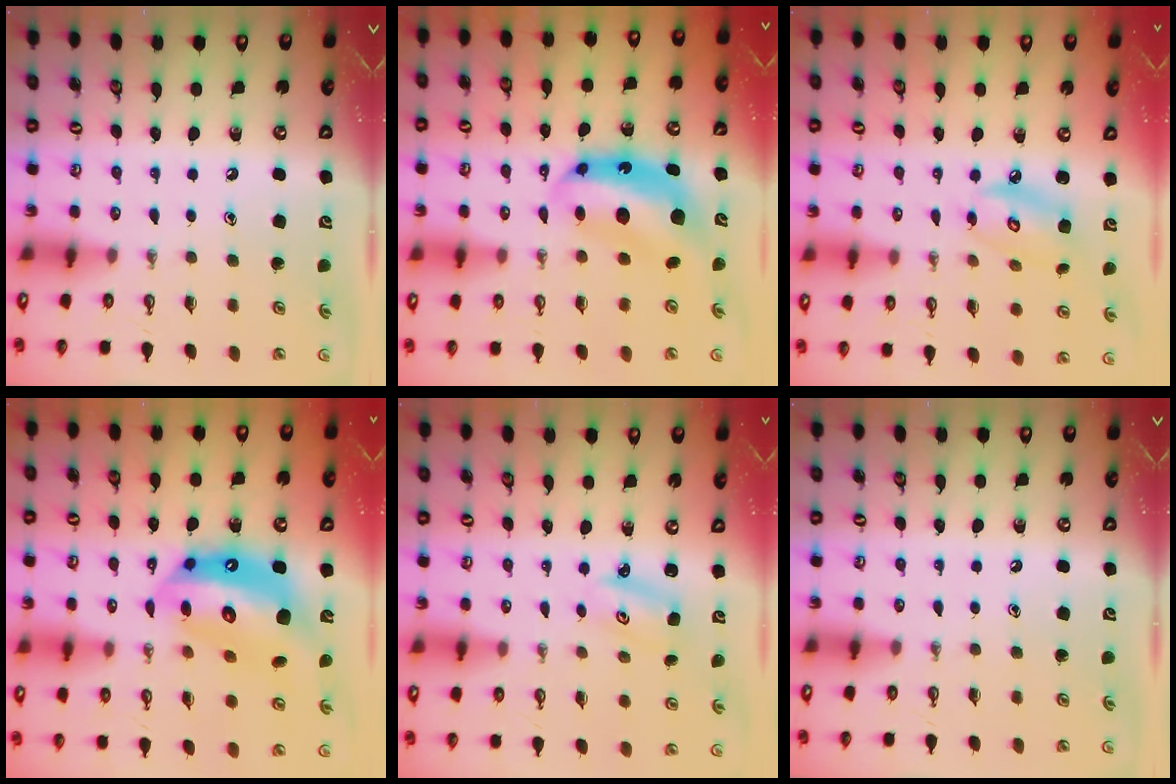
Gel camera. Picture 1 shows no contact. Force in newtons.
{"total": 8.4, "press": 8.4, "slide": 1.0}
{"total": 8.0, "press": 8.0, "slide": 0.4}
{"total": 17.6, "press": 17.4, "slide": 2.2}
{"total": 2.6, "press": 2.6, "slide": 0.2}
{"total": 0.0}